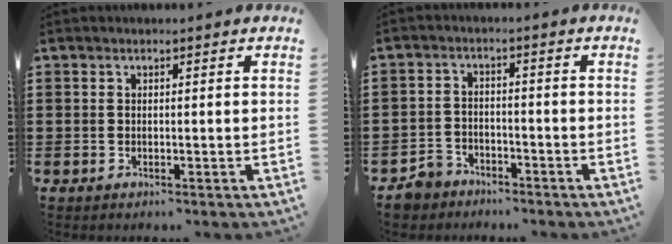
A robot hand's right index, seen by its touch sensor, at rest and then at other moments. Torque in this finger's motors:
{"motor_torque": [0.14, -0.11, 0.00, -0.01]}